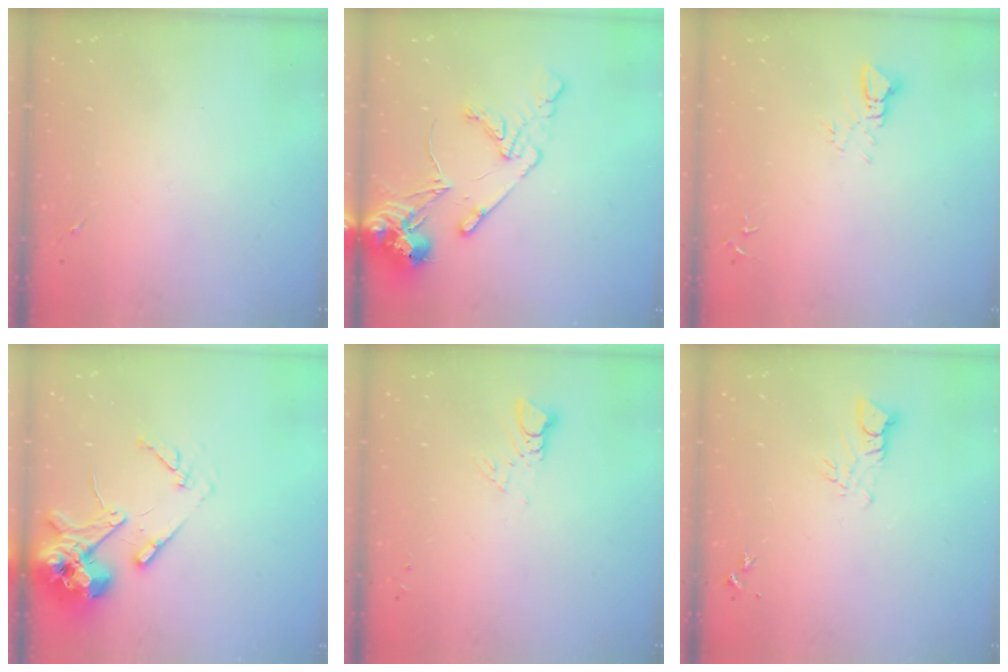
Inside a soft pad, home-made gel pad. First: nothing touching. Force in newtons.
{"total": 13.7, "press": 13.5, "slide": 2.3}
{"total": 3.1, "press": 3.1, "slide": 0.1}
{"total": 14.9, "press": 14.7, "slide": 2.3}
{"total": 2.9, "press": 2.9, "slide": 0.2}
{"total": 4.0, "press": 4.0, "slide": 0.4}